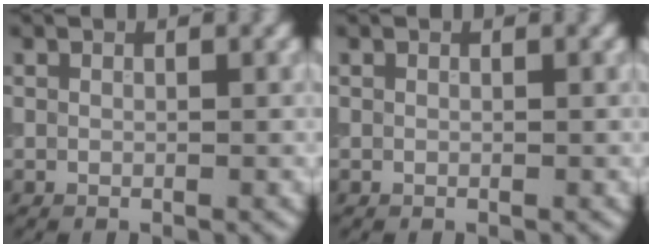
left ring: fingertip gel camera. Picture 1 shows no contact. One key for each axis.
{"total": 0.0}